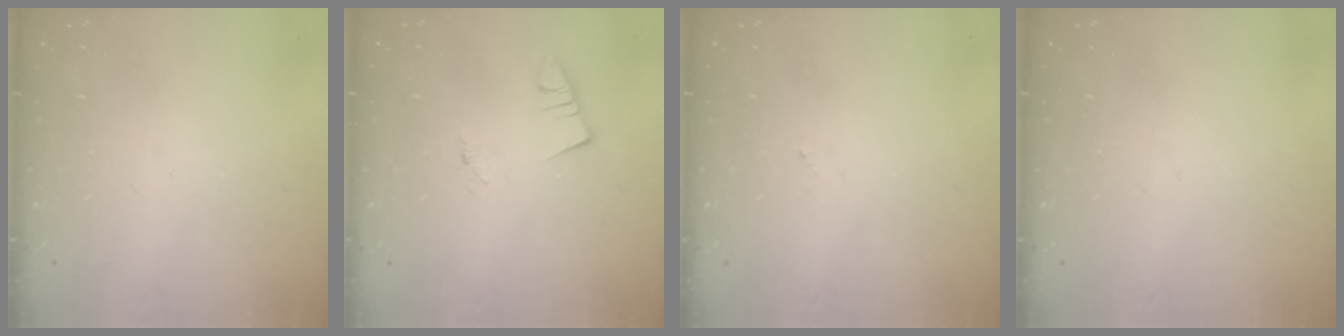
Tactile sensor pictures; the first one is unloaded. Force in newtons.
{"total": 1.2, "press": 1.2, "slide": 0.1}
{"total": 2.5, "press": 2.5, "slide": 0.1}
{"total": 0.0}